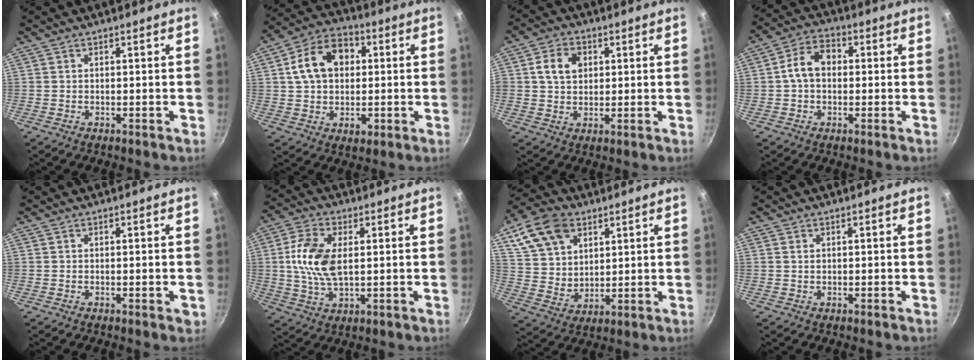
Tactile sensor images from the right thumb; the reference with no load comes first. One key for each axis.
{"total": 14.1, "fx": 2.4, "fy": 10.7, "fz": 9.0, "tx": -0.127, "ty": 0.020, "tz": 0.032}
{"total": 6.5, "fx": 1.7, "fy": 5.1, "fz": 3.7, "tx": -0.047, "ty": 0.006, "tz": 0.024}
{"total": 7.7, "fx": 0.4, "fy": 5.5, "fz": 5.3, "tx": -0.073, "ty": 0.024, "tz": -0.005}
{"total": 0.9, "fx": -0.2, "fy": 0.3, "fz": 0.9, "tx": -0.011, "ty": -0.001, "tz": -0.003}
{"total": 10.7, "fx": 1.4, "fy": 6.0, "fz": 8.8, "tx": -0.169, "ty": 0.006, "tz": 0.025}
{"total": 14.0, "fx": 6.7, "fy": 9.6, "fz": 7.7, "tx": -0.128, "ty": -0.011, "tz": 0.135}
{"total": 0.6, "fx": 0.2, "fy": 0.4, "fz": 0.3, "tx": -0.005, "ty": 0.002, "tz": 0.005}